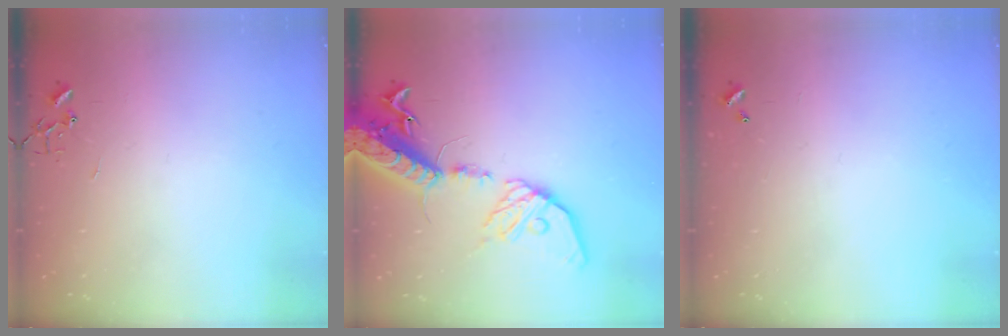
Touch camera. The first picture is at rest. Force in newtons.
{"total": 20.9, "press": 20.4, "slide": 4.4}
{"total": 0.0}